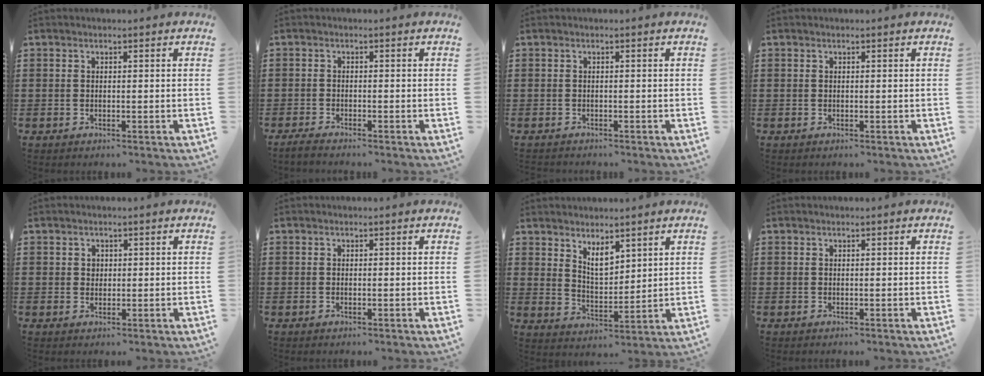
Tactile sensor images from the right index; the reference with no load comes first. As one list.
[{"total": 1.4, "force": [-1.4, 0.0, 0.2], "torque": [-0.007, 0.001, -0.027]}, {"total": 0.5, "force": [-0.5, 0.1, -0.1], "torque": [-0.001, 0.001, -0.011]}, {"total": 0.0}, {"total": 1.2, "force": [0.4, 1.0, 0.4], "torque": [-0.011, 0.005, 0.008]}, {"total": 0.0}, {"total": 4.6, "force": [3.3, 2.0, 2.6], "torque": [-0.052, -0.007, 0.058]}, {"total": 0.0}]